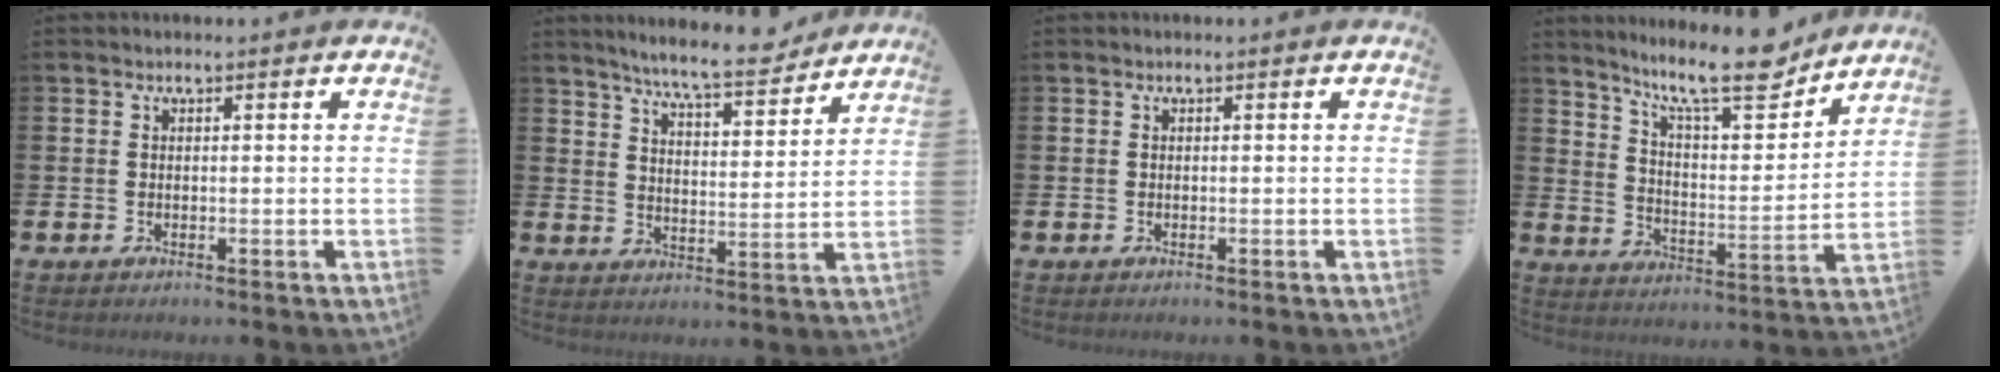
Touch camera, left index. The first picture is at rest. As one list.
[{"total": 7.9, "force": [7.4, 0.3, 2.6], "torque": [-0.061, -0.049, 0.127]}, {"total": 0.0}, {"total": 12.7, "force": [10.7, 2.7, 6.2], "torque": [-0.114, -0.066, 0.183]}]